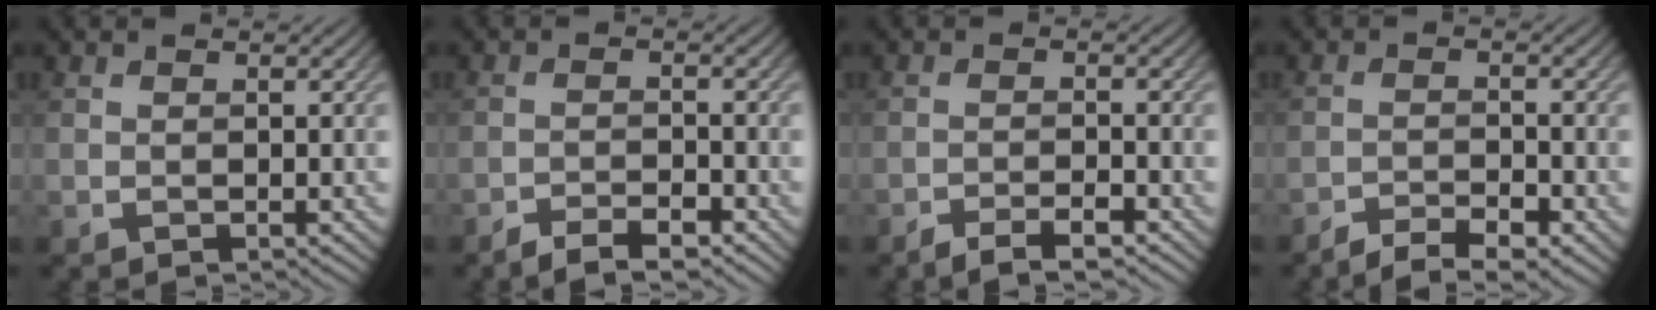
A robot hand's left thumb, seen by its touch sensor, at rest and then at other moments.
{"total": 3.6, "force": [-3.0, 0.8, 1.8], "torque": [-0.033, 0.003, -0.055]}
{"total": 3.4, "force": [-2.7, 0.6, 1.9], "torque": [-0.032, 0.005, -0.049]}
{"total": 4.3, "force": [-3.4, 1.0, 2.4], "torque": [-0.044, -0.001, -0.058]}